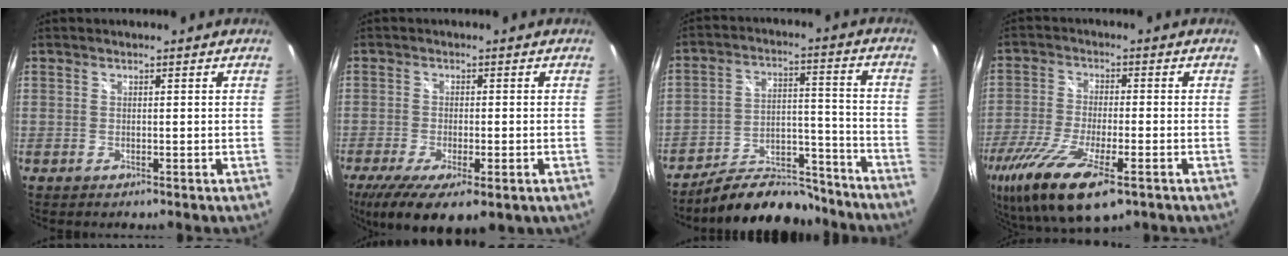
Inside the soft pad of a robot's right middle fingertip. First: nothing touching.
{"total": 13.6, "force": [-7.7, 4.8, 10.2], "torque": [-0.203, -0.055, -0.116]}
{"total": 15.3, "force": [-13.6, 5.3, 4.7], "torque": [-0.085, 0.033, -0.194]}
{"total": 18.2, "force": [-10.2, 5.8, 13.9], "torque": [-0.290, -0.070, -0.185]}